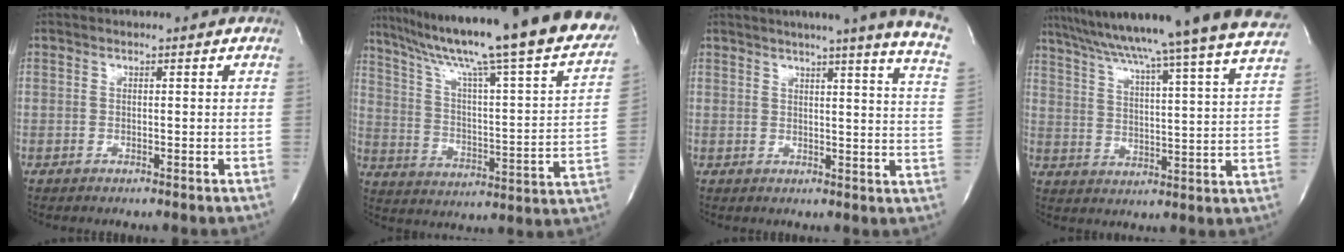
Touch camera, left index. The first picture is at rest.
{"total": 31.6, "force": [26.7, 1.1, 16.8], "torque": [-0.273, -0.074, 0.355]}
{"total": 17.2, "force": [13.5, -1.3, 10.5], "torque": [-0.149, -0.043, 0.148]}
{"total": 28.6, "force": [25.3, -2.1, 13.1], "torque": [-0.221, -0.049, 0.336]}